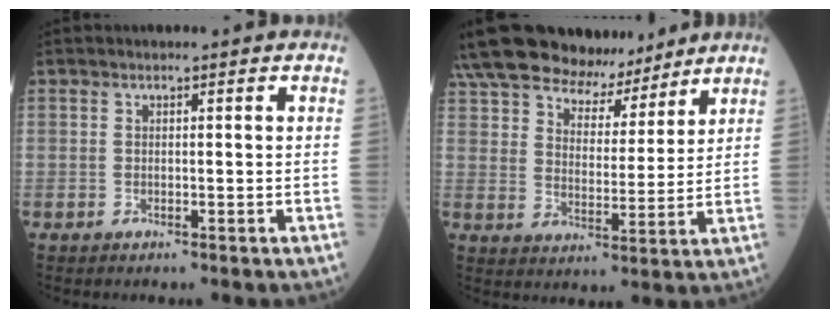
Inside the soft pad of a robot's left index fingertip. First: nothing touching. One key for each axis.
{"total": 17.1, "fx": 14.5, "fy": 6.7, "fz": 6.1, "tx": -0.121, "ty": 0.023, "tz": 0.238}